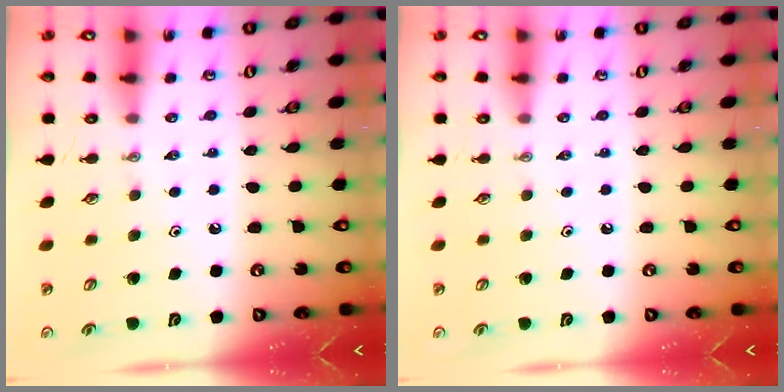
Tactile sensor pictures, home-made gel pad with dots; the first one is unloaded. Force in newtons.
{"total": 0.0}